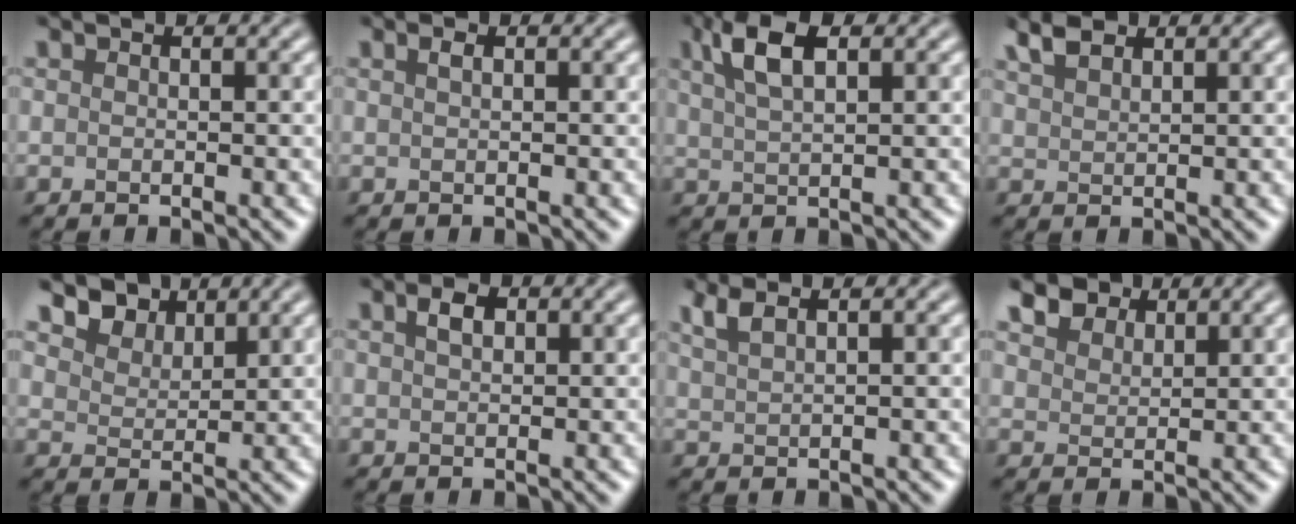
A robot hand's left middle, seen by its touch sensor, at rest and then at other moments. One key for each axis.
{"total": 0.7, "fx": 0.3, "fy": 0.2, "fz": 0.6, "tx": -0.014, "ty": 0.000, "tz": 0.005}
{"total": 4.3, "fx": 2.1, "fy": 1.7, "fz": 3.3, "tx": -0.070, "ty": 0.008, "tz": 0.037}
{"total": 2.7, "fx": 2.1, "fy": 1.1, "fz": 1.4, "tx": -0.034, "ty": 0.010, "tz": 0.044}
{"total": 3.3, "fx": 2.7, "fy": 1.8, "fz": 0.9, "tx": -0.036, "ty": -0.007, "tz": 0.055}
{"total": 1.7, "fx": 0.7, "fy": 1.0, "fz": 1.2, "tx": -0.026, "ty": 0.004, "tz": 0.013}
{"total": 2.0, "fx": 1.5, "fy": 0.5, "fz": 1.2, "tx": -0.029, "ty": 0.004, "tz": 0.034}
{"total": 5.1, "fx": 3.9, "fy": 2.6, "fz": 2.0, "tx": -0.057, "ty": 0.004, "tz": 0.066}